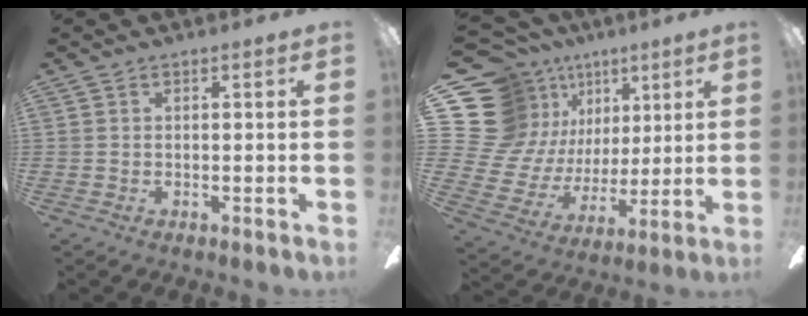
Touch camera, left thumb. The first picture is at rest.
{"total": 20.5, "force": [9.0, 16.9, 7.4], "torque": [-0.165, -0.069, 0.197]}